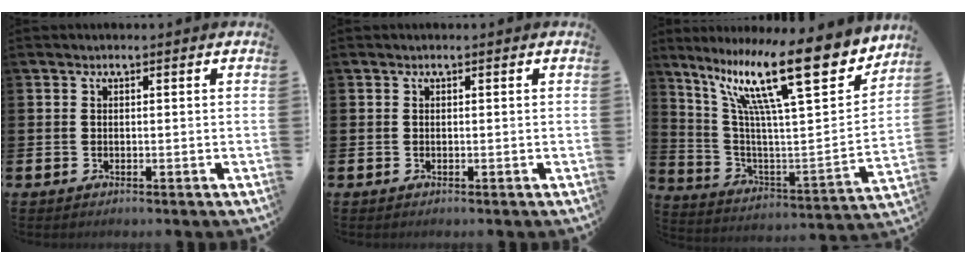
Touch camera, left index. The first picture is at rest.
{"total": 0.0}
{"total": 19.0, "force": [12.2, 4.3, 13.9], "torque": [-0.268, -0.069, 0.195]}